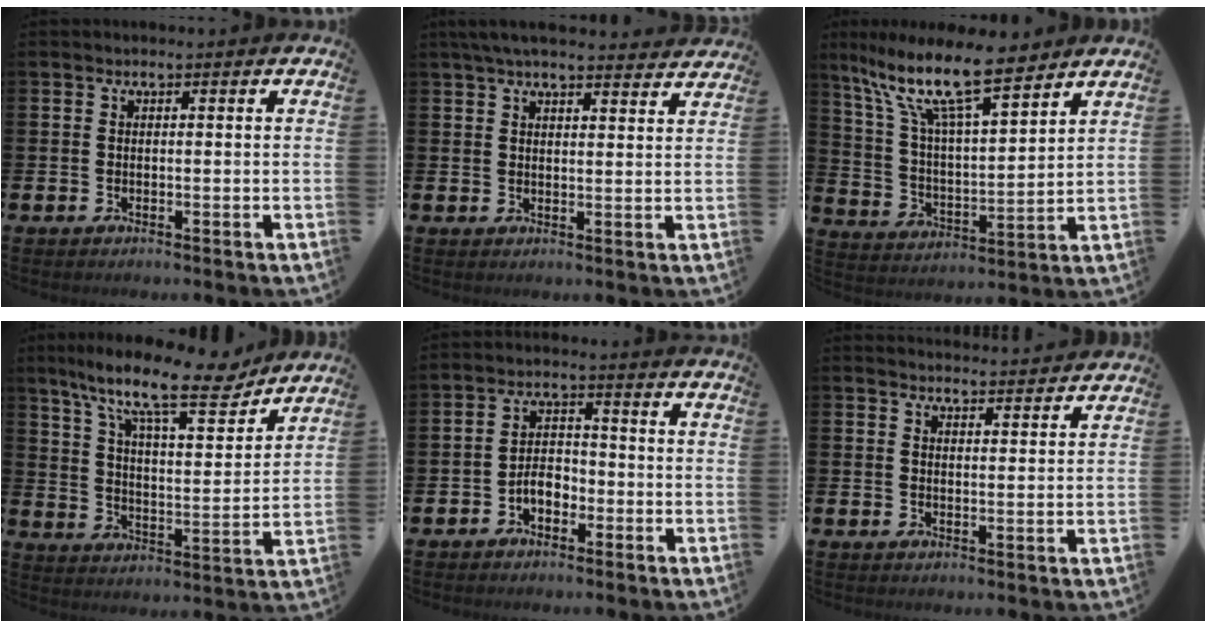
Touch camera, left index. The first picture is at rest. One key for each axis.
{"total": 4.9, "fx": 4.6, "fy": 0.6, "fz": 1.7, "tx": -0.040, "ty": -0.013, "tz": 0.084}
{"total": 12.9, "fx": 10.1, "fy": 2.9, "fz": 7.5, "tx": -0.175, "ty": -0.046, "tz": 0.174}
{"total": 13.5, "fx": 10.5, "fy": 3.2, "fz": 7.8, "tx": -0.157, "ty": -0.061, "tz": 0.173}
{"total": 3.5, "fx": -2.0, "fy": 2.2, "fz": 1.9, "tx": -0.032, "ty": 0.008, "tz": -0.043}
{"total": 3.3, "fx": 3.3, "fy": 0.1, "fz": -0.1, "tx": -0.001, "ty": -0.022, "tz": 0.060}